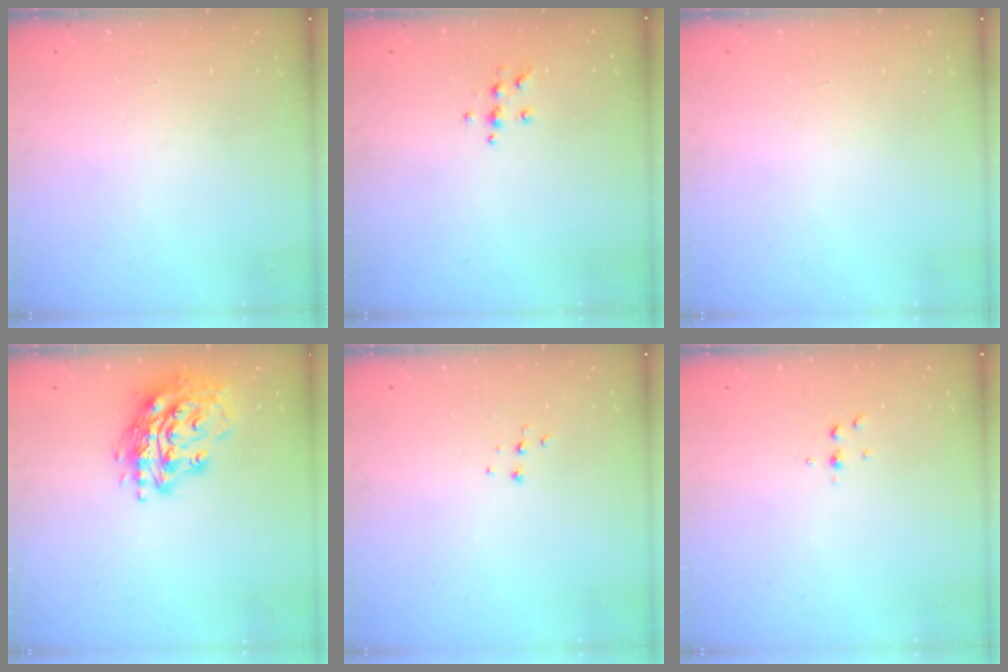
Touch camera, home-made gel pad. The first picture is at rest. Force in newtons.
{"total": 5.0, "press": 4.9, "slide": 0.5}
{"total": 0.0}
{"total": 16.9, "press": 16.8, "slide": 1.5}
{"total": 4.9, "press": 4.9, "slide": 0.7}
{"total": 2.5, "press": 2.4, "slide": 0.2}